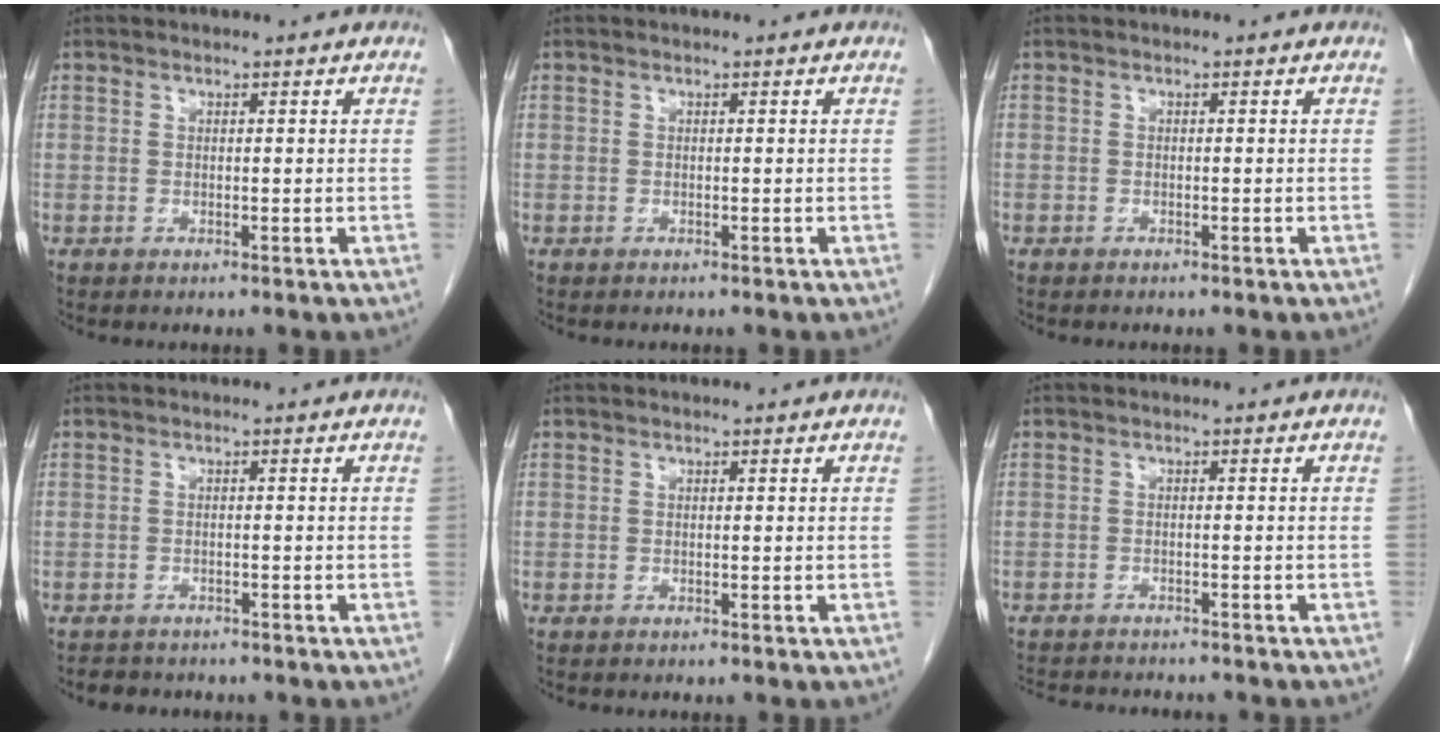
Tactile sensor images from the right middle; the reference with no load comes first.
{"total": 0.0}
{"total": 0.6, "force": [-0.4, 0.3, 0.1], "torque": [-0.010, 0.002, -0.009]}
{"total": 3.7, "force": [-3.2, 1.7, 0.6], "torque": [-0.016, -0.002, -0.044]}
{"total": 0.0}
{"total": 9.0, "force": [-8.3, 2.0, 2.8], "torque": [-0.051, -0.004, -0.113]}